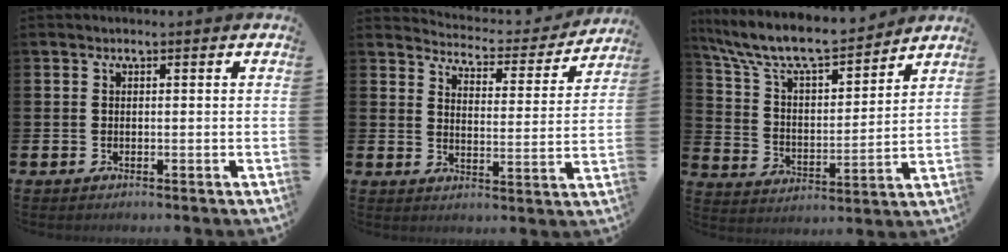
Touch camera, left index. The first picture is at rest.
{"total": 4.1, "force": [4.0, 0.6, 0.4], "torque": [-0.028, -0.039, 0.063]}
{"total": 9.3, "force": [8.5, 1.9, 3.3], "torque": [-0.108, -0.057, 0.148]}